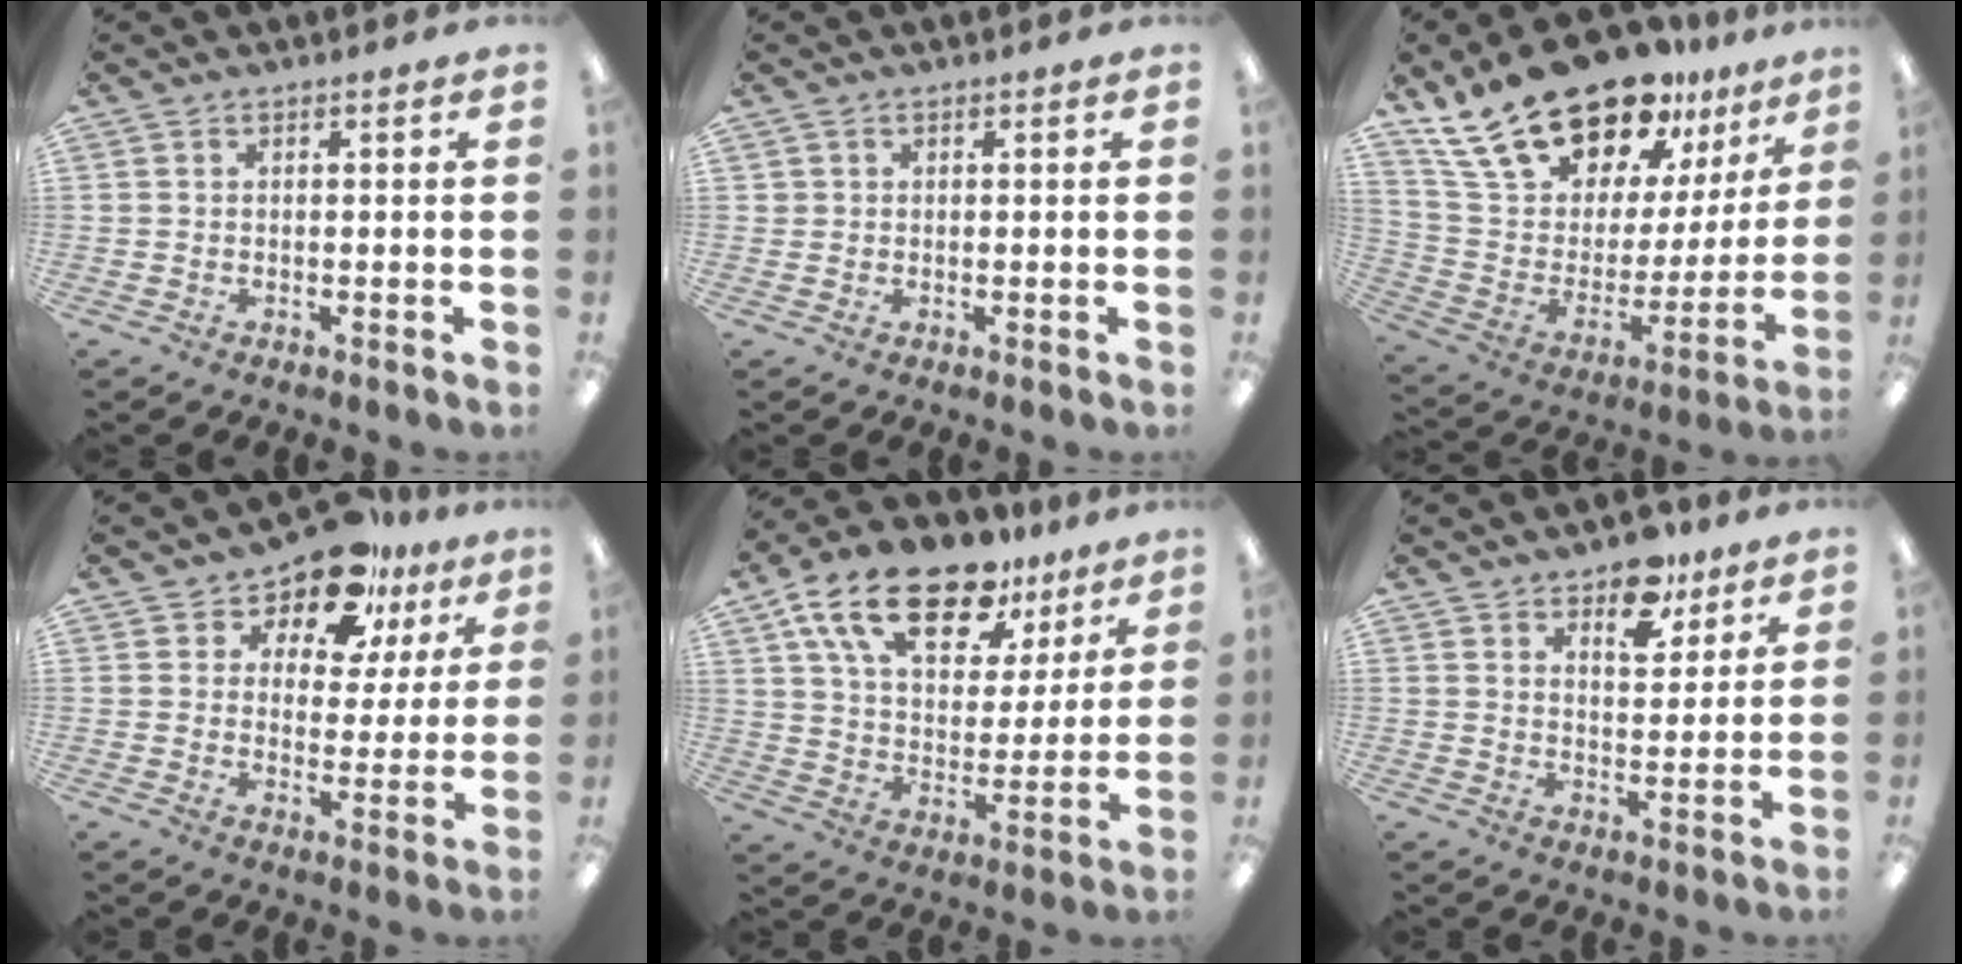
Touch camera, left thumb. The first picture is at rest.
{"total": 1.1, "force": [0.4, 1.0, 0.0], "torque": [-0.002, 0.004, 0.007]}
{"total": 23.8, "force": [19.1, 10.5, 9.6], "torque": [-0.181, -0.131, 0.349]}
{"total": 12.3, "force": [9.6, 5.8, 4.9], "torque": [-0.087, -0.062, 0.173]}
{"total": 20.0, "force": [13.1, 10.0, 11.4], "torque": [-0.194, -0.066, 0.229]}
{"total": 9.2, "force": [6.6, 4.7, 4.3], "torque": [-0.039, -0.037, 0.110]}